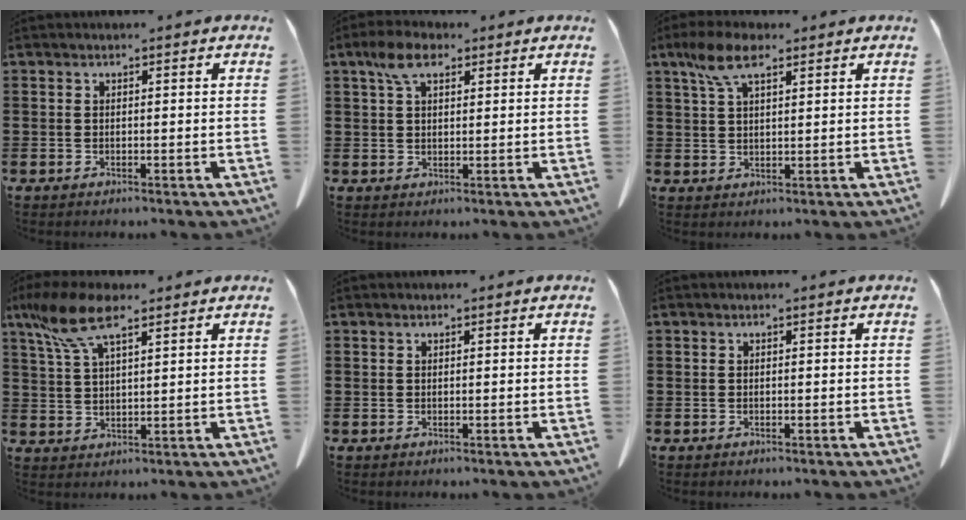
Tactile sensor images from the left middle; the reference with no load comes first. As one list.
[{"total": 5.3, "force": [2.9, 2.3, 3.7], "torque": [-0.082, 0.009, 0.053]}, {"total": 6.6, "force": [3.7, 2.2, 5.0], "torque": [-0.114, 0.002, 0.064]}, {"total": 8.5, "force": [5.6, 2.6, 5.8], "torque": [-0.142, -0.012, 0.099]}, {"total": 0.0}, {"total": 0.0}]